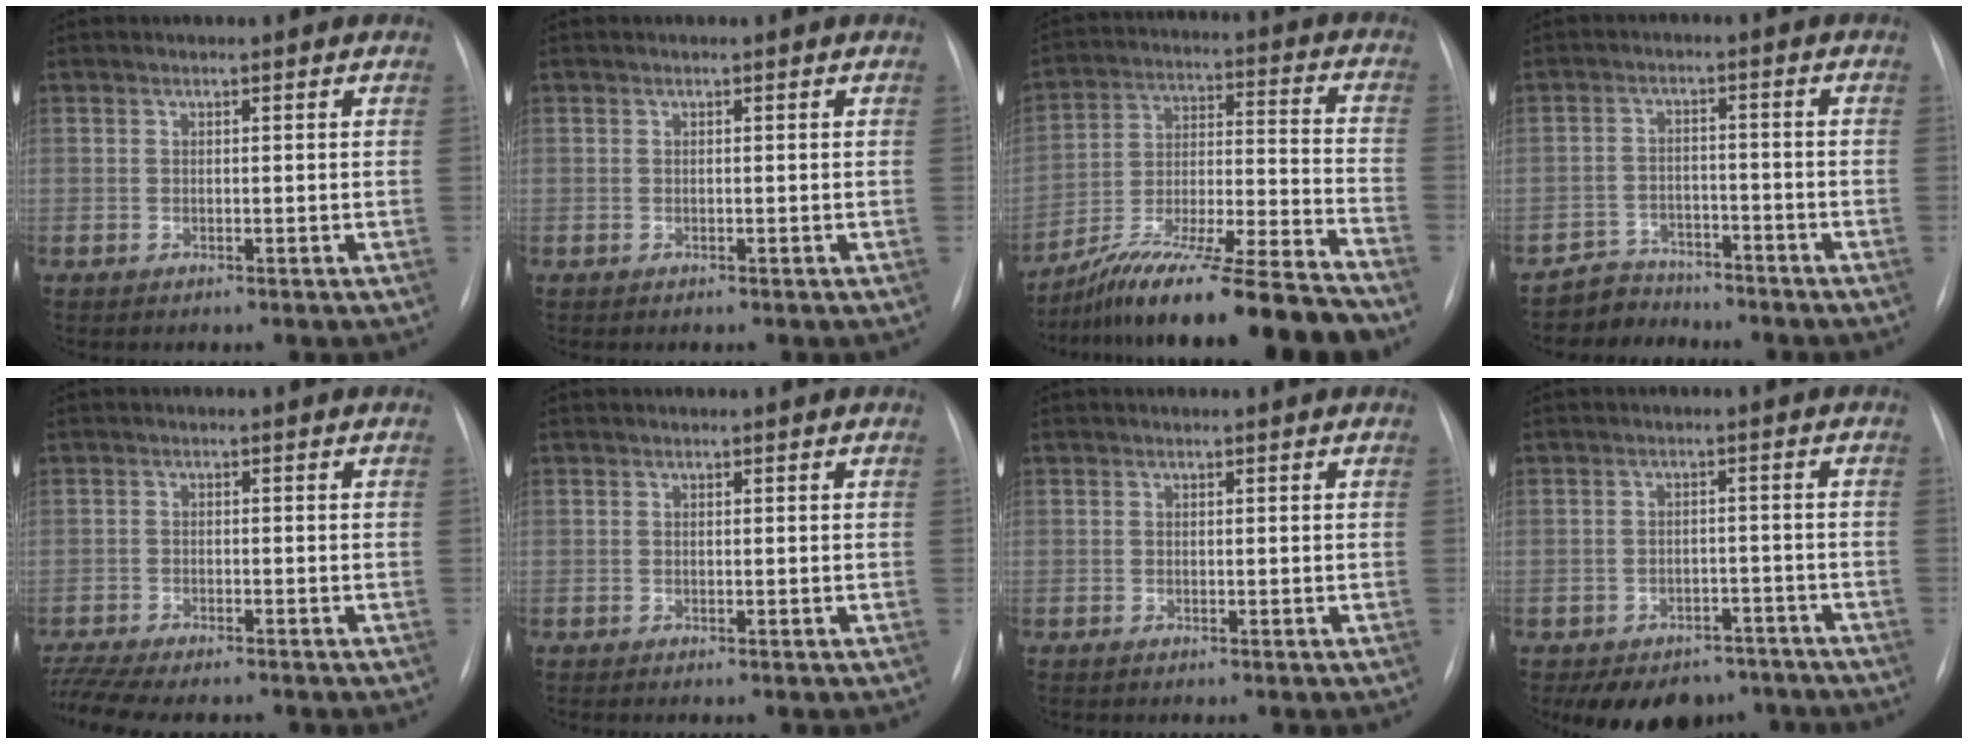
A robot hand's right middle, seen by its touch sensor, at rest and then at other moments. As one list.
[{"total": 0.0}, {"total": 19.3, "force": [-16.4, -0.8, 10.1], "torque": [-0.172, 0.000, -0.282]}, {"total": 5.0, "force": [-4.3, 2.4, -0.9], "torque": [0.020, 0.008, -0.076]}, {"total": 10.0, "force": [-8.7, 1.9, 4.4], "torque": [-0.078, -0.003, -0.135]}, {"total": 0.0}, {"total": 0.0}, {"total": 11.1, "force": [-8.6, 6.1, 3.2], "torque": [-0.037, 0.013, -0.108]}]